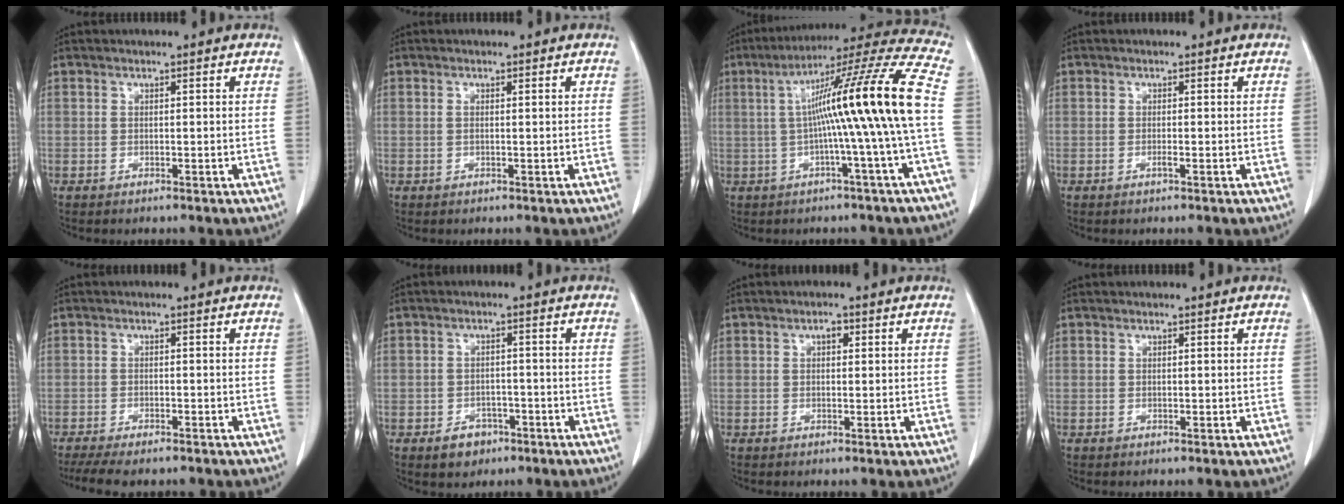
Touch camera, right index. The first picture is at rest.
{"total": 1.5, "force": [0.2, 0.5, 1.3], "torque": [-0.036, 0.007, 0.006]}
{"total": 18.6, "force": [0.1, -1.8, 18.5], "torque": [-0.270, 0.028, -0.009]}
{"total": 1.0, "force": [-0.4, 0.3, 0.9], "torque": [-0.021, 0.000, -0.006]}
{"total": 9.9, "force": [-7.7, 3.4, 5.2], "torque": [-0.087, -0.004, -0.114]}
{"total": 4.6, "force": [-2.6, 3.4, 1.8], "torque": [-0.024, 0.006, -0.031]}
{"total": 2.0, "force": [0.6, 1.1, 1.5], "torque": [-0.027, 0.006, 0.010]}
{"total": 0.0}